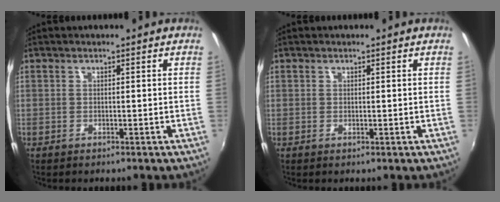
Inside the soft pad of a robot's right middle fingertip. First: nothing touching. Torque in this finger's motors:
{"motor_torque": [-0.65, 0.08, -0.43, -0.13]}